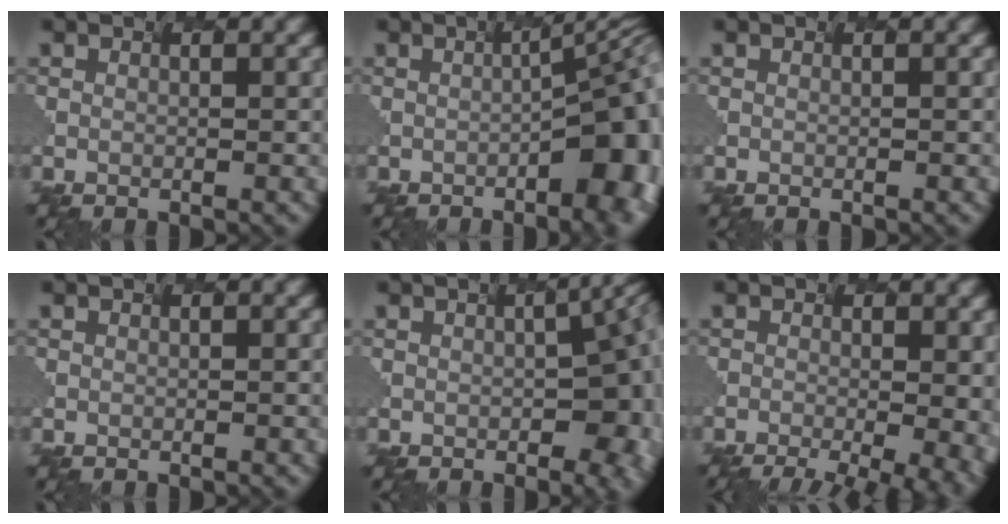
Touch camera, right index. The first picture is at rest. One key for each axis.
{"total": 11.6, "fx": -1.8, "fy": 4.3, "fz": 10.6, "tx": -0.073, "ty": 0.002, "tz": -0.022}
{"total": 0.0}
{"total": 0.0}
{"total": 9.9, "fx": -0.9, "fy": 4.7, "fz": 8.6, "tx": -0.054, "ty": 0.010, "tz": -0.003}
{"total": 9.9, "fx": -3.4, "fy": 4.3, "fz": 8.3, "tx": -0.050, "ty": -0.004, "tz": -0.023}